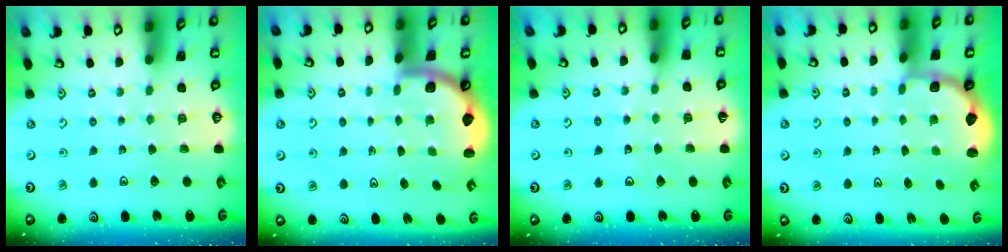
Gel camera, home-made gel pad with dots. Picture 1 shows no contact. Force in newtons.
{"total": 1.7, "press": 1.7, "slide": 0.1}
{"total": 3.4, "press": 3.4, "slide": 0.3}
{"total": 2.8, "press": 2.1, "slide": 1.8}